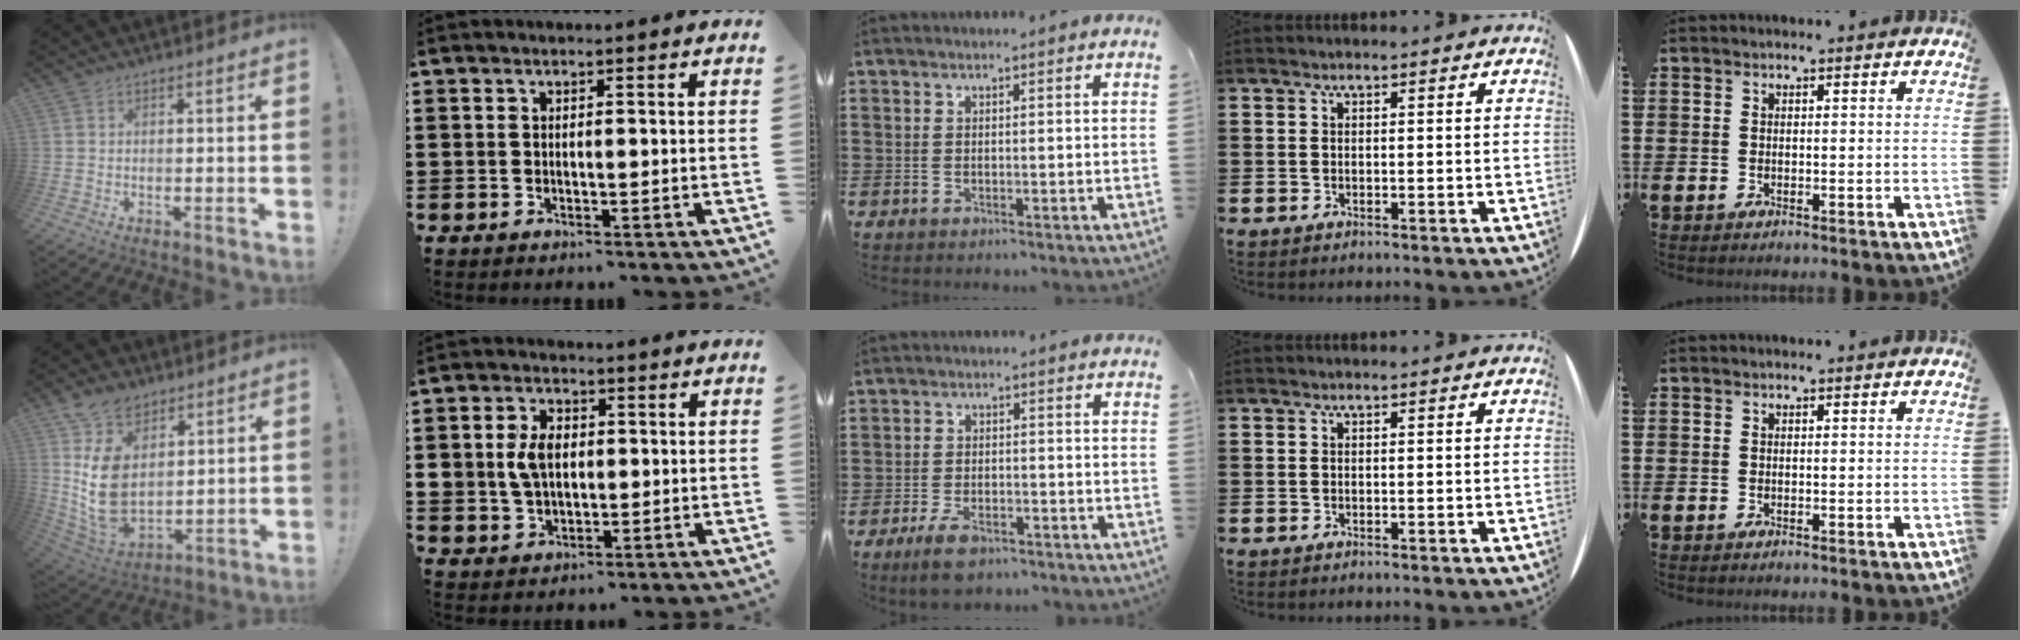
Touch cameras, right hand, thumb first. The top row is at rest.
{"thumb": {"total": 16.4, "force": [4.9, 11.5, 10.7], "torque": [-0.224, -0.031, 0.093]}, "index": {"total": 5.3, "force": [0.3, 3.9, 3.5], "torque": [-0.092, 0.009, 0.000]}, "middle": {"total": 4.6, "force": [-3.5, 1.7, 2.5], "torque": [-0.048, 0.009, -0.066]}}